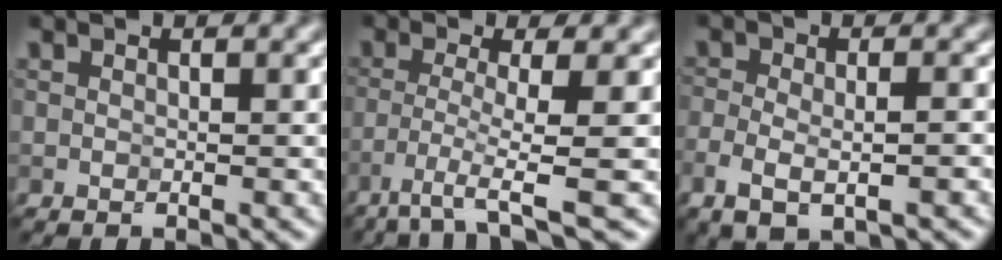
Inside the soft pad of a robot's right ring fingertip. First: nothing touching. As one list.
[{"total": 4.2, "force": [-2.0, 0.3, 3.7], "torque": [-0.069, -0.006, -0.045]}, {"total": 4.5, "force": [-2.0, 2.2, 3.4], "torque": [-0.055, -0.003, -0.025]}]